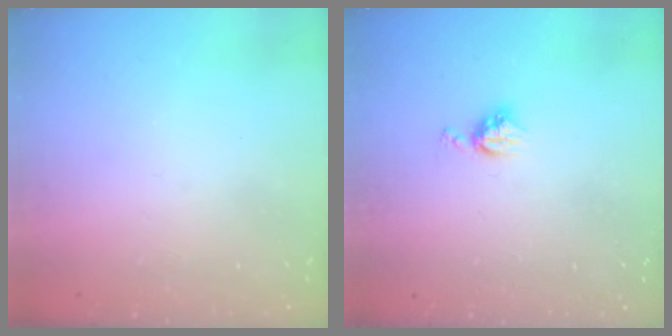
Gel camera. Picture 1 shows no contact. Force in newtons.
{"total": 4.6, "press": 4.6, "slide": 0.4}